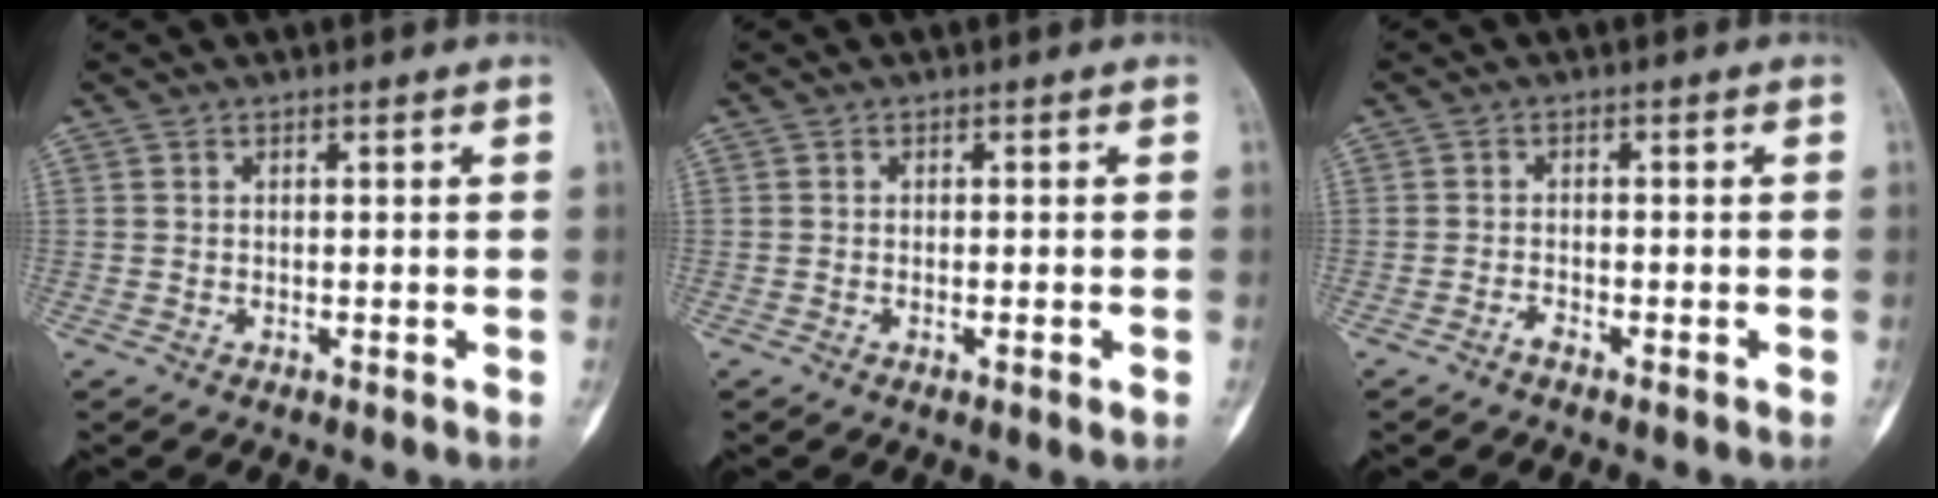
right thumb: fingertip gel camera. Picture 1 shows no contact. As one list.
[{"total": 1.5, "force": [-0.5, 0.3, 1.4], "torque": [-0.021, -0.002, -0.007]}, {"total": 1.3, "force": [-1.1, 0.2, 0.7], "torque": [-0.016, 0.006, -0.025]}]